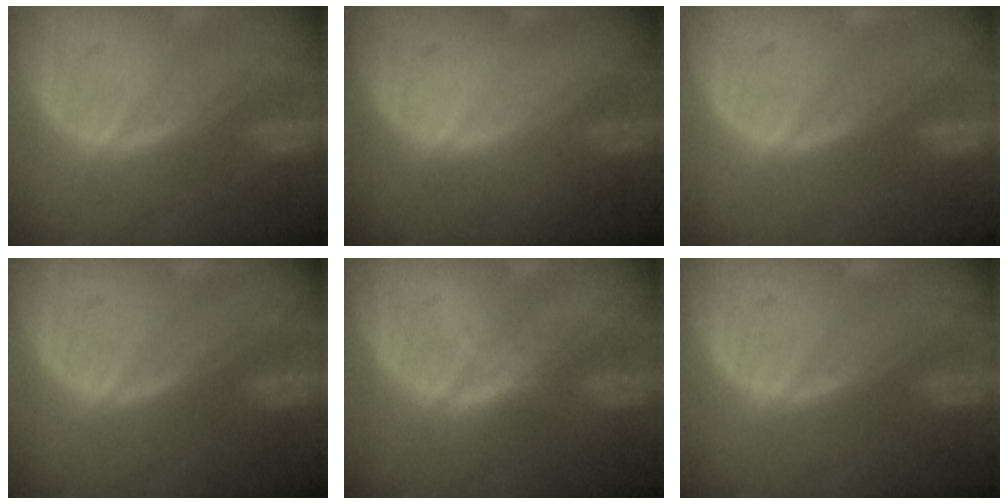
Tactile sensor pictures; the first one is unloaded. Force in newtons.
{"total": 0.0}
{"total": 0.6, "press": 0.1, "slide": 0.6}
{"total": 0.0}
{"total": 2.1, "press": 2.1, "slide": 0.2}
{"total": 0.0}